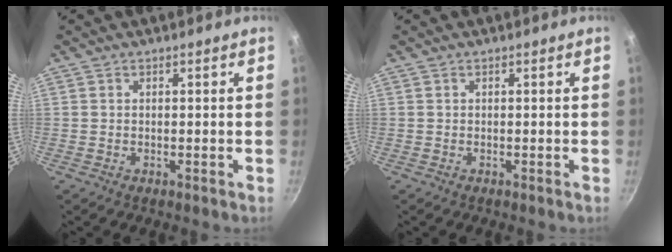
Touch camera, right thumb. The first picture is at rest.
{"total": 0.0}